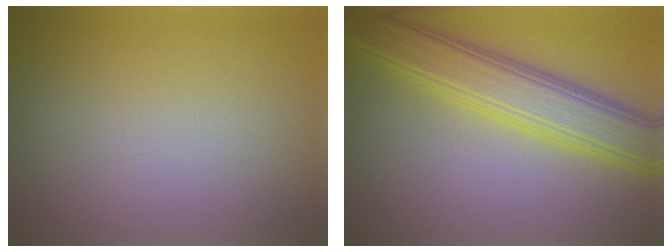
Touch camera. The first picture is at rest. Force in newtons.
{"total": 7.0, "press": 7.0, "slide": 0.1}